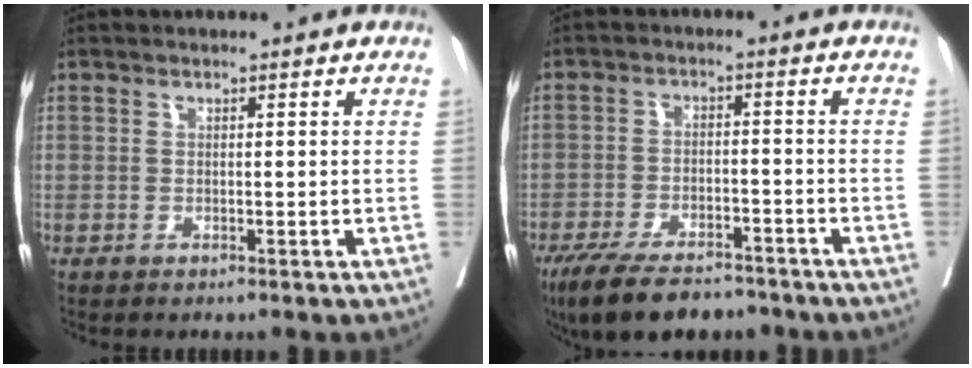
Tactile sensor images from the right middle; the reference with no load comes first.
{"total": 12.1, "force": [-9.7, 4.1, 6.1], "torque": [-0.102, -0.012, -0.155]}